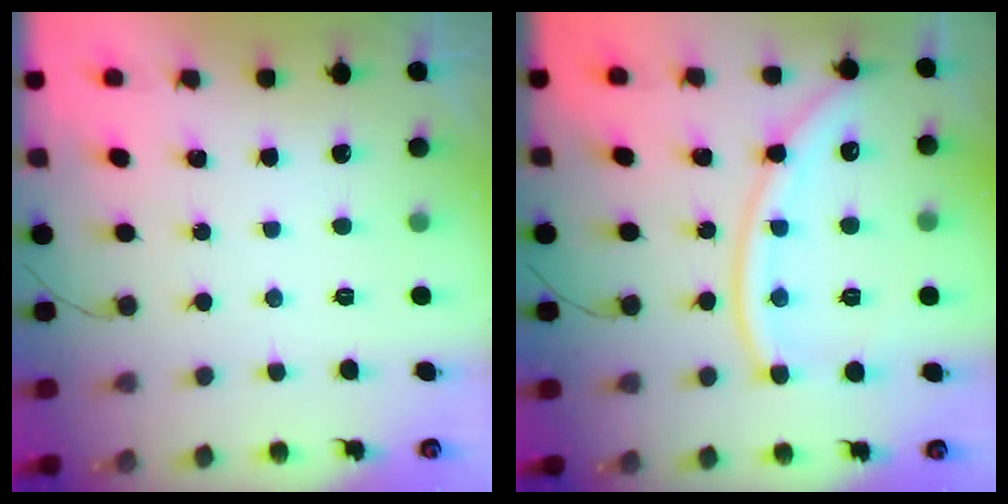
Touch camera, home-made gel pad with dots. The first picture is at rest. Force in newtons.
{"total": 14.5, "press": 14.4, "slide": 1.5}